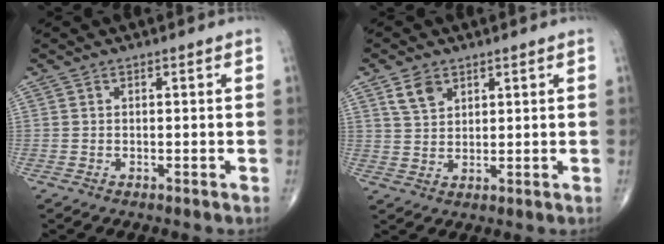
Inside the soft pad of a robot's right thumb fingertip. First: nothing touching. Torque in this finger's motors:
{"motor_torque": [-0.04, 0.05, 0.06, 0.06, 0.11]}